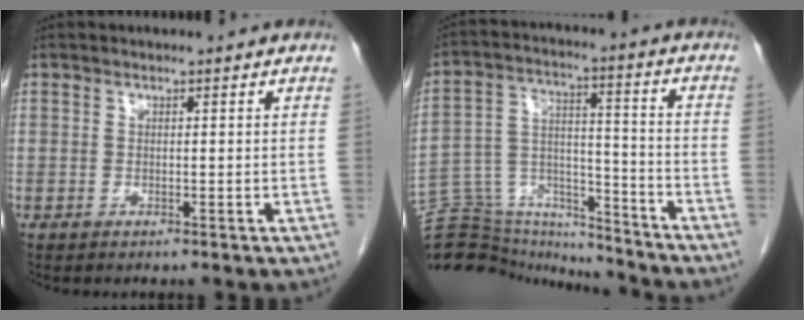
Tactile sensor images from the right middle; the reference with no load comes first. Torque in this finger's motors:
{"motor_torque": [0.04, -0.89, -0.12, -0.09]}